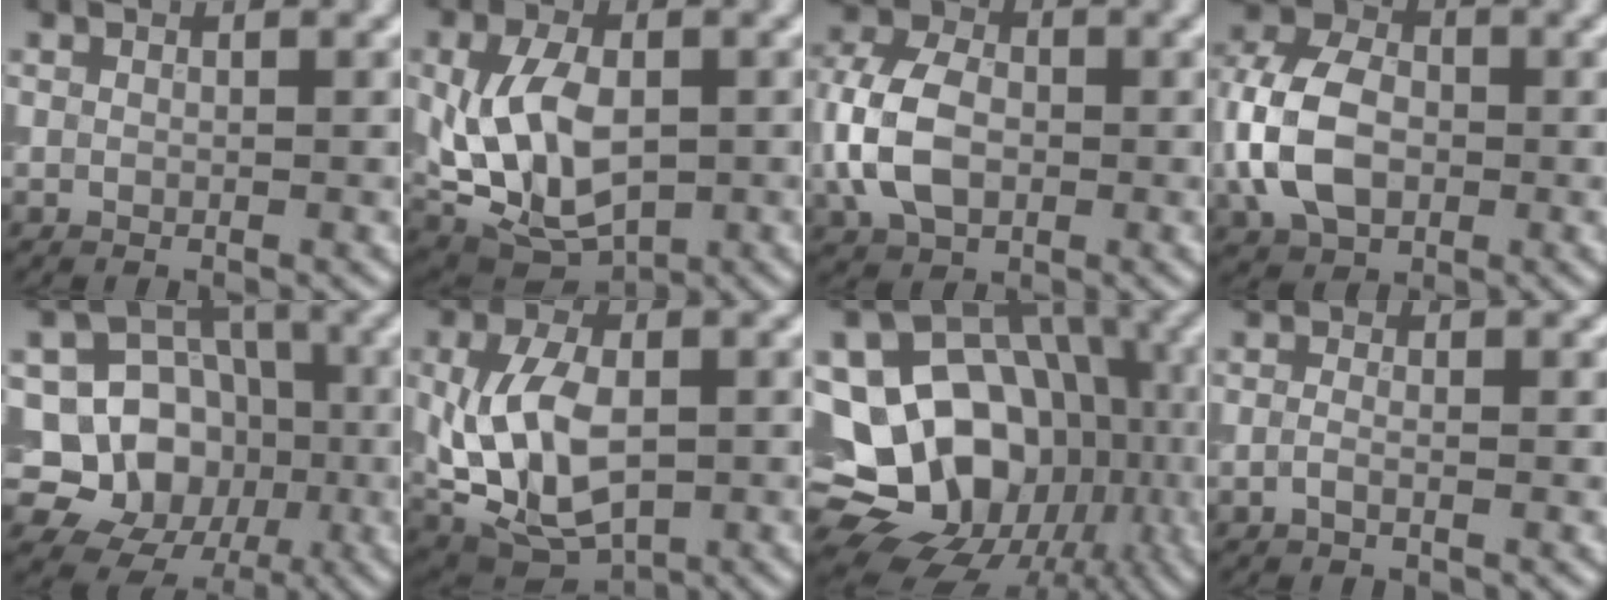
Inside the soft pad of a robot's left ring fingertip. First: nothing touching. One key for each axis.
{"total": 8.0, "fx": 0.1, "fy": 4.9, "fz": 6.3, "tx": -0.125, "ty": -0.004, "tz": 0.003}
{"total": 7.2, "fx": -1.0, "fy": 5.1, "fz": 5.0, "tx": -0.116, "ty": 0.006, "tz": -0.029}
{"total": 8.4, "fx": -1.3, "fy": 5.9, "fz": 5.8, "tx": -0.135, "ty": 0.009, "tz": -0.036}
{"total": 11.1, "fx": -2.3, "fy": 10.1, "fz": 4.2, "tx": -0.065, "ty": 0.016, "tz": -0.068}
{"total": 8.8, "fx": -0.1, "fy": 5.2, "fz": 7.1, "tx": -0.150, "ty": -0.002, "tz": -0.003}
{"total": 20.9, "fx": -4.2, "fy": 17.3, "fz": 10.9, "tx": -0.158, "ty": 0.004, "tz": -0.071}
{"total": 0.9, "fx": -0.5, "fy": 0.2, "fz": 0.7, "tx": -0.017, "ty": -0.002, "tz": -0.012}